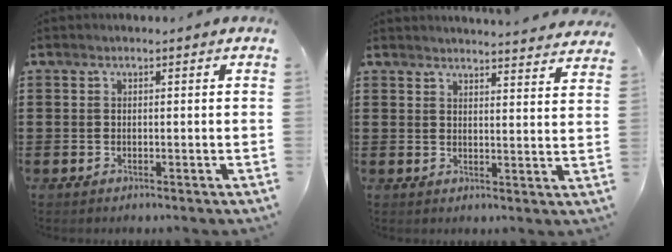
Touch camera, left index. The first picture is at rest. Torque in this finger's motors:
{"motor_torque": [1.19, 0.95, 0.68, 0.05]}